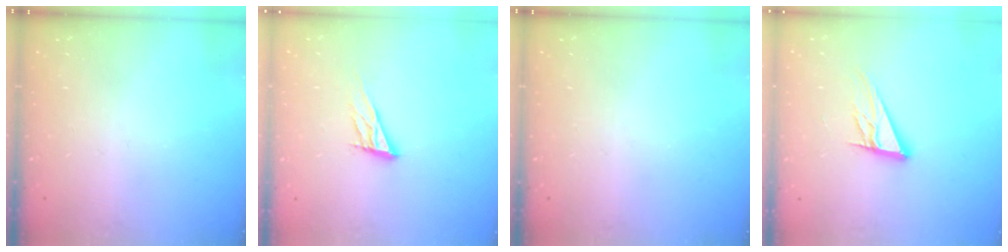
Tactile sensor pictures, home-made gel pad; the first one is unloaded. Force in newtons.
{"total": 11.0, "press": 10.7, "slide": 2.6}
{"total": 0.0}
{"total": 11.5, "press": 11.4, "slide": 1.9}